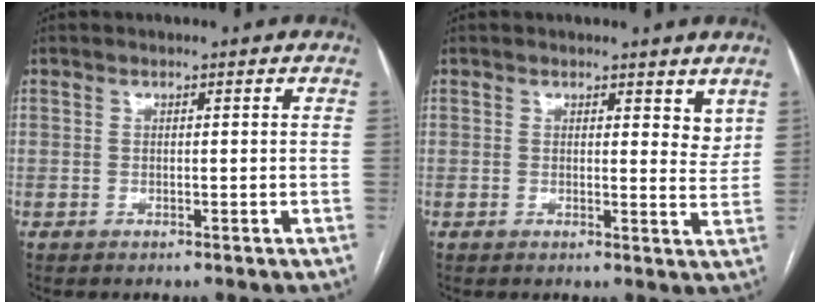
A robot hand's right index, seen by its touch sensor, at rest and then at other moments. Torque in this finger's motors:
{"motor_torque": [-0.14, 0.21, 0.08, 0.00]}